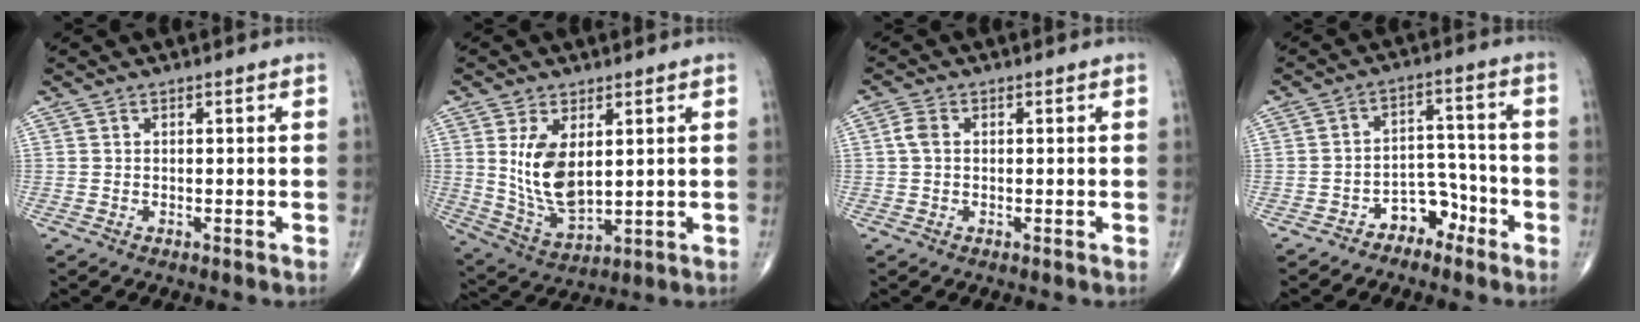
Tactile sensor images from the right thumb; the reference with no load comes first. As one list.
[{"total": 10.9, "force": [2.3, 5.7, 8.9], "torque": [-0.159, -0.023, 0.061]}, {"total": 2.4, "force": [0.2, 1.7, 1.8], "torque": [-0.041, 0.006, 0.000]}, {"total": 5.9, "force": [-4.0, 3.8, 2.0], "torque": [0.006, 0.057, -0.070]}]